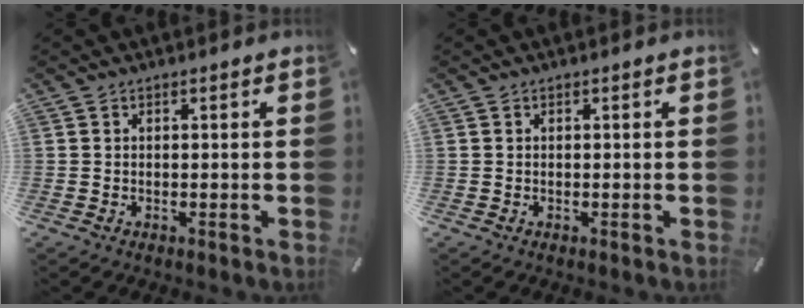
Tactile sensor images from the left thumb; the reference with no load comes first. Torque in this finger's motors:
{"motor_torque": [0.00, 0.00, 0.00, 0.00, 0.00]}